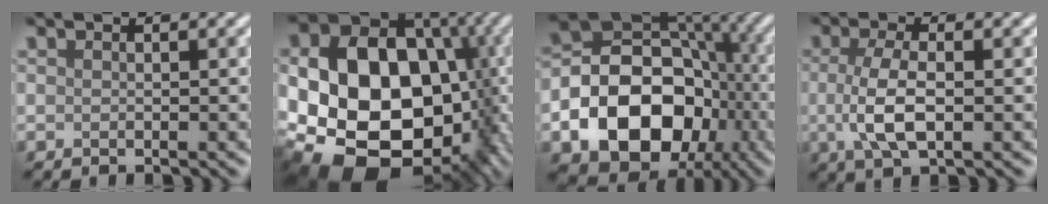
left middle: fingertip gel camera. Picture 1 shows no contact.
{"total": 21.1, "force": [-3.1, 16.5, 12.8], "torque": [-0.221, -0.028, -0.061]}
{"total": 14.1, "force": [-4.3, 10.5, 8.2], "torque": [-0.130, -0.011, -0.091]}
{"total": 4.3, "force": [-0.2, 1.7, 3.9], "torque": [-0.091, -0.002, -0.006]}